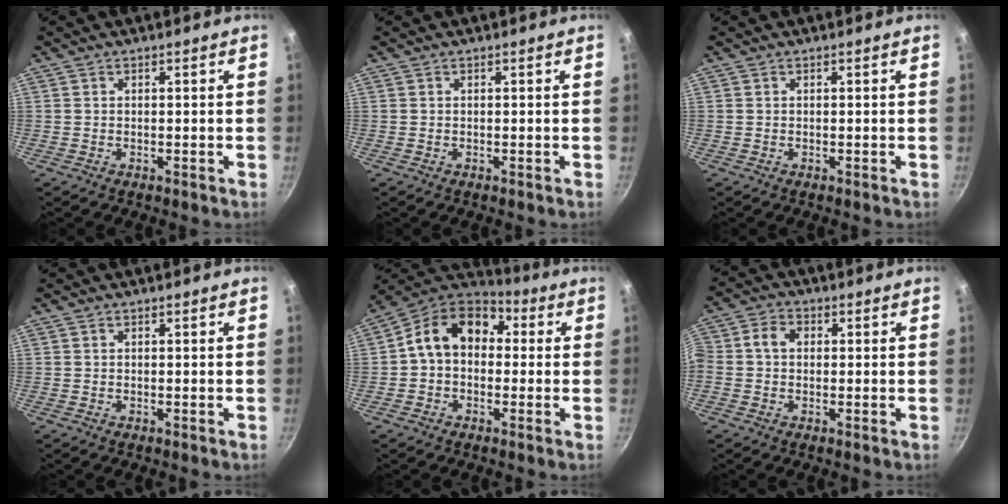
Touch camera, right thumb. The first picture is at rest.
{"total": 0.0}
{"total": 0.0}
{"total": 0.0}
{"total": 13.2, "force": [1.4, 9.9, 8.6], "torque": [-0.113, 0.038, 0.000]}
{"total": 4.7, "force": [0.1, 3.7, 2.8], "torque": [-0.052, 0.018, -0.017]}